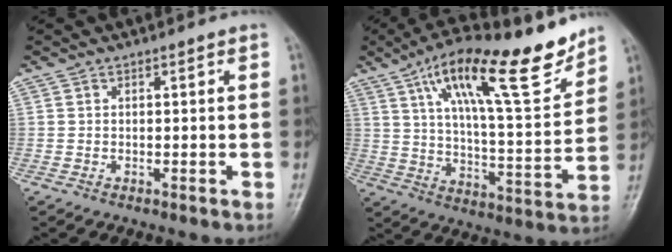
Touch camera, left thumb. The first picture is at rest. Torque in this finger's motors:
{"motor_torque": [0.42, 0.41, 1.40, -1.38, 0.25]}